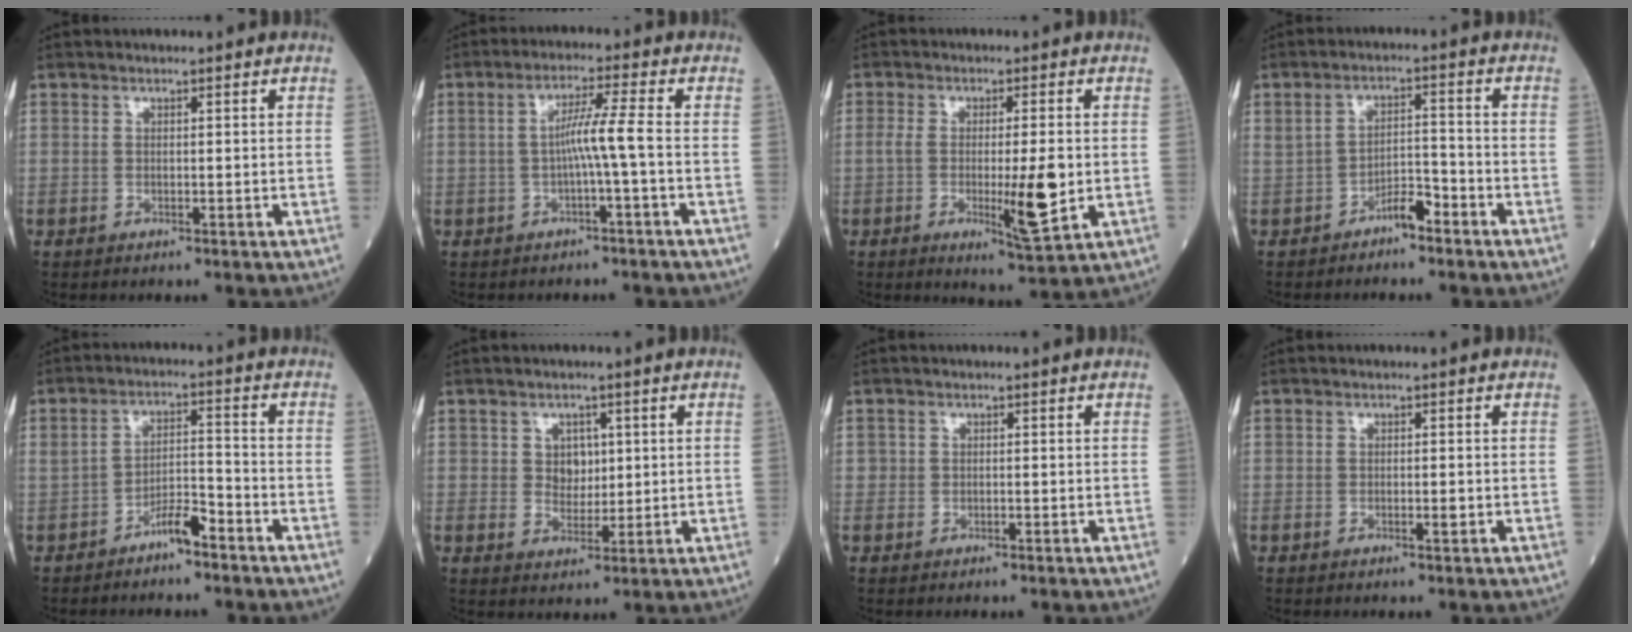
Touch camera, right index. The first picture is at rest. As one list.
[{"total": 4.6, "force": [-0.9, -1.0, 4.4], "torque": [-0.083, 0.011, -0.012]}, {"total": 8.2, "force": [-1.3, 1.2, 8.0], "torque": [-0.126, -0.013, -0.019]}, {"total": 3.6, "force": [-2.4, 1.2, 2.4], "torque": [-0.040, 0.014, -0.039]}, {"total": 4.4, "force": [-3.1, 1.0, 3.0], "torque": [-0.052, 0.011, -0.054]}, {"total": 3.6, "force": [1.0, 2.7, 2.1], "torque": [-0.028, 0.003, 0.020]}, {"total": 0.6, "force": [-0.1, 0.6, 0.2], "torque": [0.002, 0.002, -0.003]}, {"total": 1.0, "force": [-0.3, 0.1, 0.9], "torque": [-0.016, -0.001, -0.004]}]